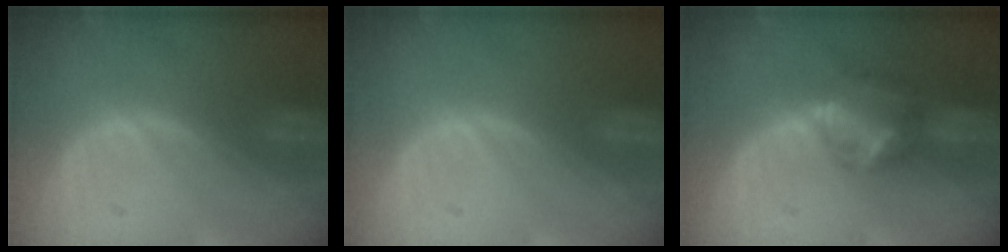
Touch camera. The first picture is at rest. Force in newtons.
{"total": 0.0}
{"total": 6.0, "press": 5.4, "slide": 2.4}